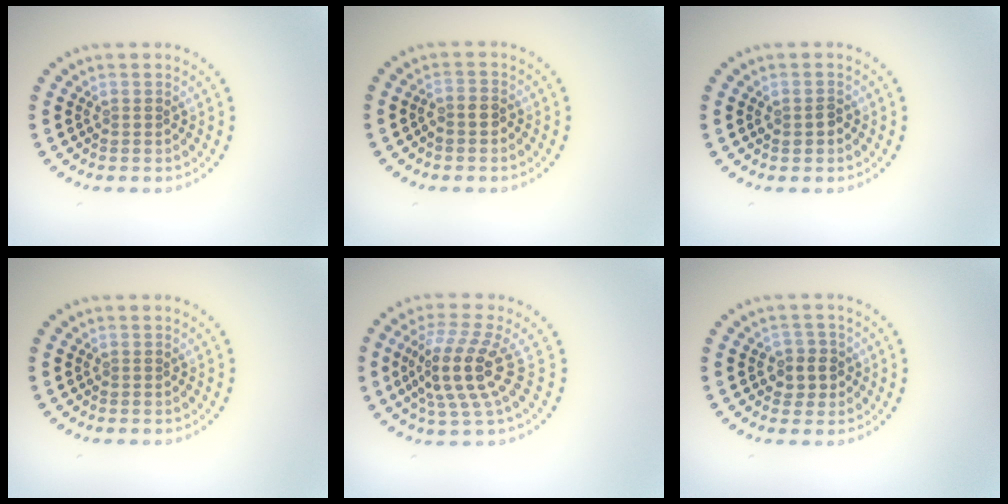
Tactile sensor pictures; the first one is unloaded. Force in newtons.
{"total": 1.2, "press": 0.9, "slide": 0.7}
{"total": 1.2, "press": 1.2, "slide": 0.0}
{"total": 0.0}
{"total": 4.9, "press": 3.9, "slide": 2.9}
{"total": 2.4, "press": 2.2, "slide": 0.9}